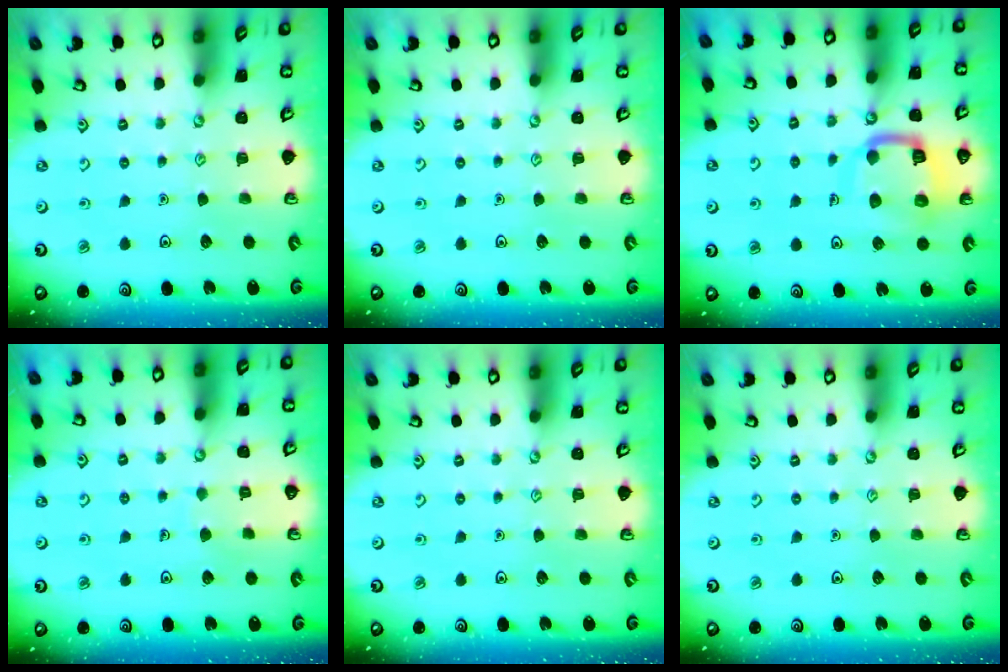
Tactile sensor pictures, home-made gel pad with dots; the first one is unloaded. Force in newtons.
{"total": 0.0}
{"total": 12.1, "press": 12.0, "slide": 1.3}
{"total": 3.4, "press": 3.4, "slide": 0.3}
{"total": 0.0}
{"total": 0.0}